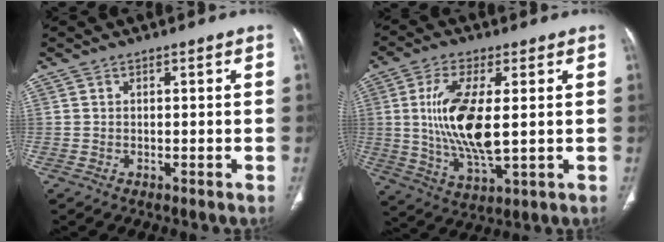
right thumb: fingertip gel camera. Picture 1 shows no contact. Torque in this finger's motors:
{"motor_torque": [0.87, 4.15, 1.83, 0.50, 0.63]}